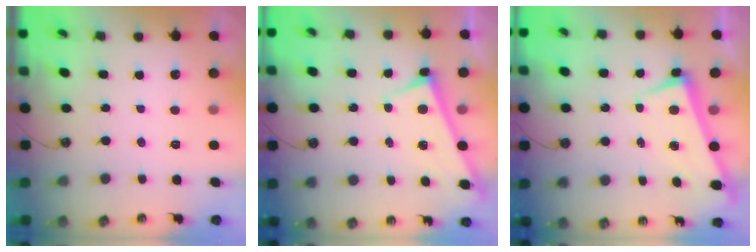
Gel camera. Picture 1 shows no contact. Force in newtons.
{"total": 2.9, "press": 2.9, "slide": 0.2}
{"total": 1.5, "press": 0.5, "slide": 1.5}